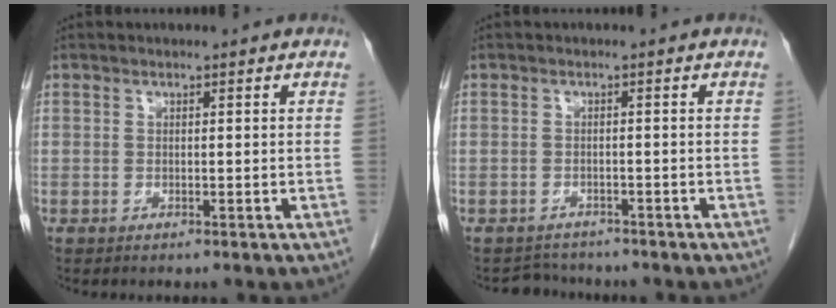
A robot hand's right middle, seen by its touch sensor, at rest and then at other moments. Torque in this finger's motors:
{"motor_torque": [0.01, -0.01, -0.14, -0.03]}